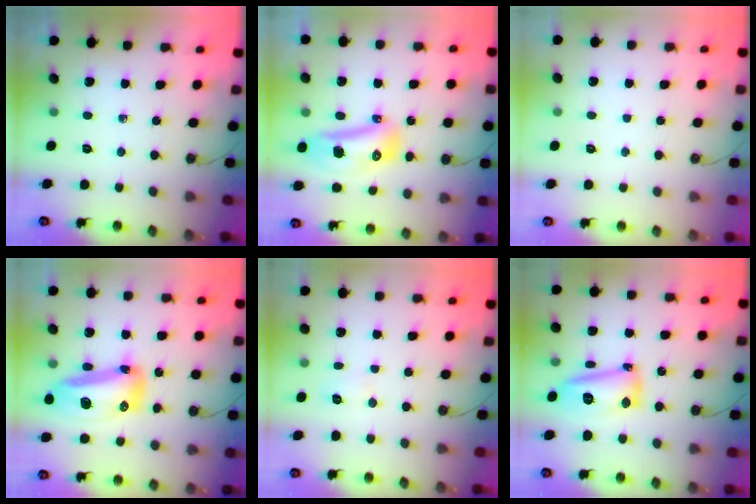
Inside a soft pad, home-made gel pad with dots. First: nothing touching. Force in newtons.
{"total": 11.3, "press": 11.2, "slide": 1.2}
{"total": 0.9, "press": 0.9, "slide": 0.0}
{"total": 15.7, "press": 15.6, "slide": 1.4}
{"total": 2.9, "press": 2.8, "slide": 0.7}
{"total": 14.4, "press": 14.2, "slide": 2.5}